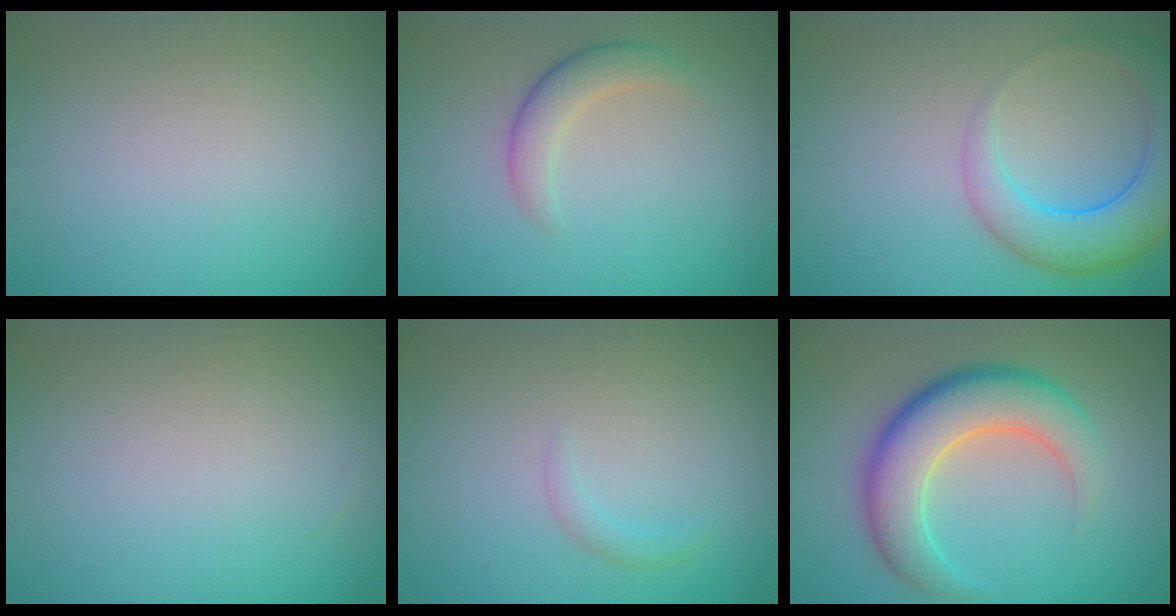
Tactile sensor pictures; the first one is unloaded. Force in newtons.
{"total": 2.5, "press": 2.5, "slide": 0.2}
{"total": 6.0, "press": 6.0, "slide": 0.4}
{"total": 0.0}
{"total": 0.9, "press": 0.8, "slide": 0.1}
{"total": 7.3, "press": 7.3, "slide": 0.4}